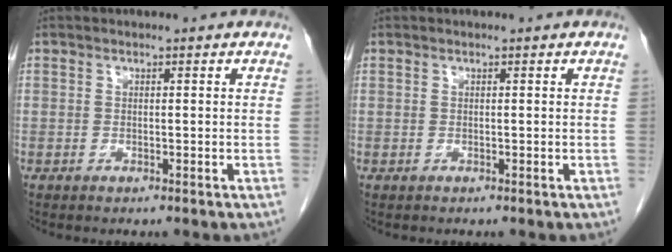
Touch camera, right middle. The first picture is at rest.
{"total": 0.0}